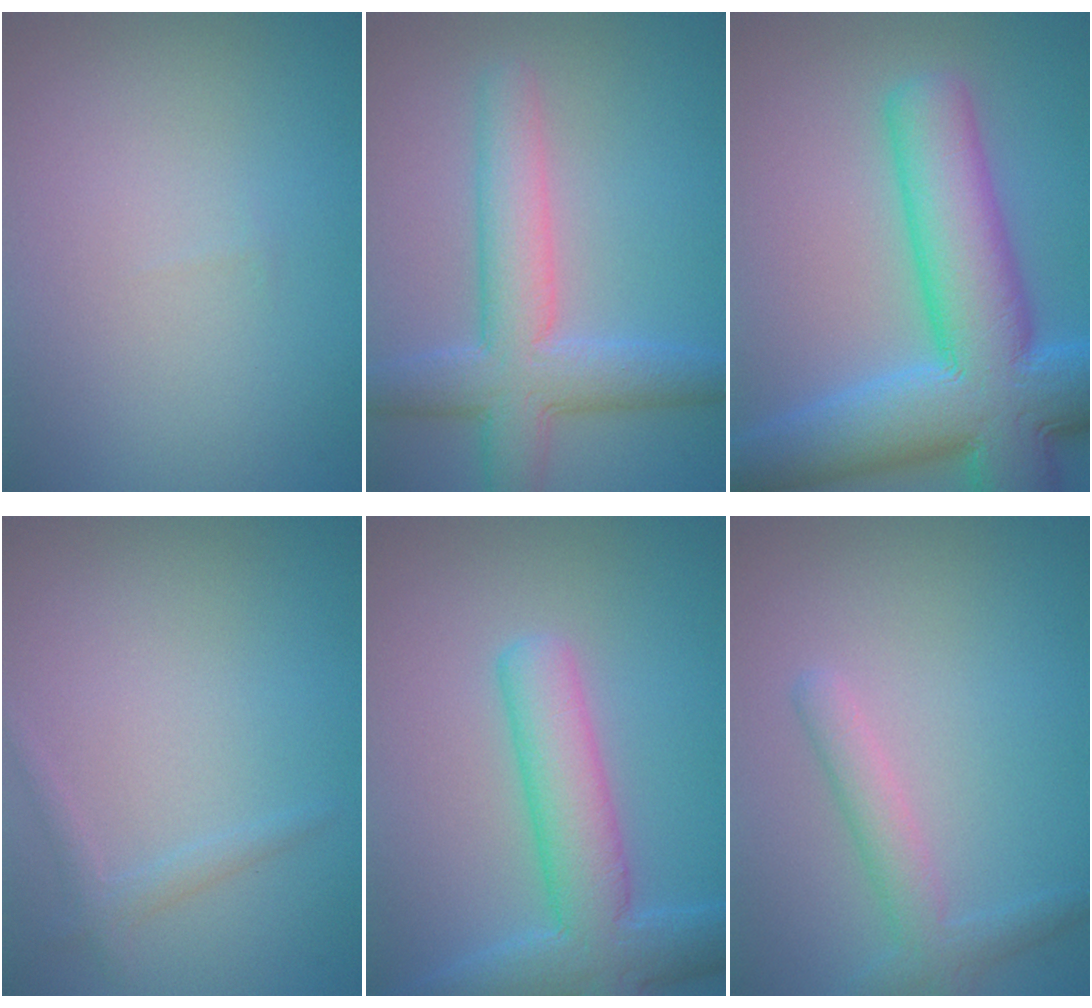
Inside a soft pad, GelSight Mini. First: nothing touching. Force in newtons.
{"total": 6.1, "press": 6.1, "slide": 0.3}
{"total": 13.2, "press": 13.2, "slide": 0.6}
{"total": 1.2, "press": 1.2, "slide": 0.1}
{"total": 6.9, "press": 6.9, "slide": 0.4}
{"total": 2.6, "press": 2.6, "slide": 0.1}